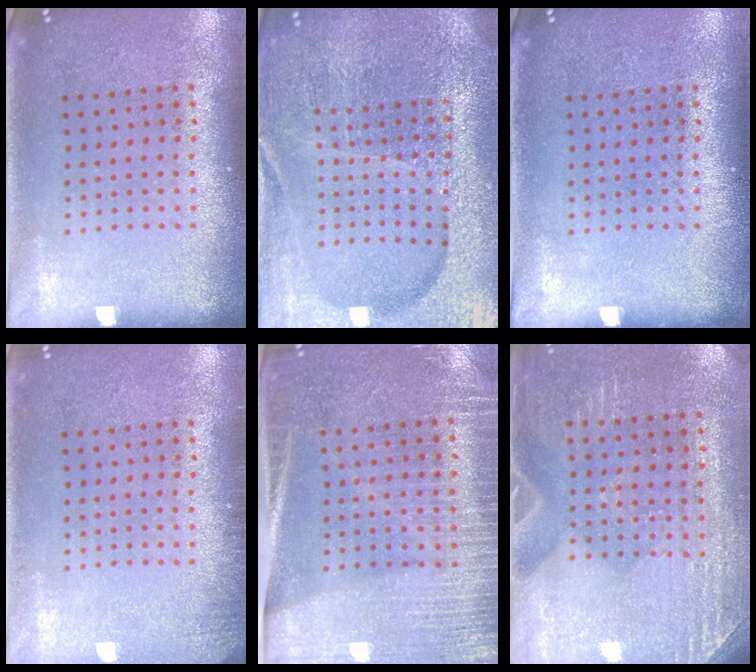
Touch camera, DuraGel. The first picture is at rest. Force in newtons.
{"total": 5.8, "press": 5.1, "slide": 2.7}
{"total": 0.0}
{"total": 1.2, "press": 1.2, "slide": 0.2}
{"total": 3.4, "press": 3.0, "slide": 1.5}
{"total": 2.9, "press": 2.8, "slide": 0.8}